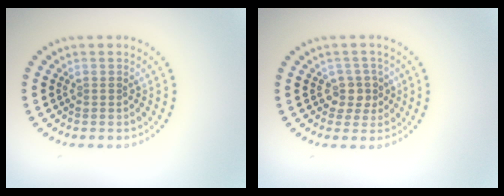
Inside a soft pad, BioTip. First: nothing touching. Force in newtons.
{"total": 2.0, "press": 1.6, "slide": 1.1}